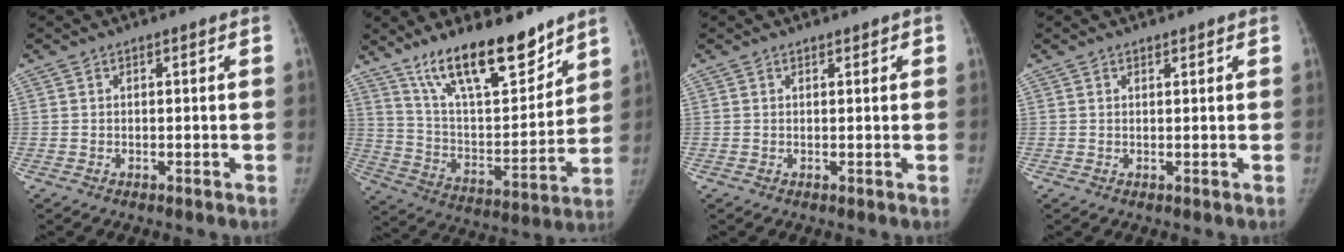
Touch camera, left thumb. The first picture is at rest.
{"total": 20.2, "force": [14.7, 6.7, 12.2], "torque": [-0.162, -0.085, 0.259]}
{"total": 1.2, "force": [0.8, 0.6, 0.6], "torque": [0.000, -0.002, 0.008]}
{"total": 0.8, "force": [0.7, 0.3, 0.2], "torque": [0.000, -0.005, 0.010]}